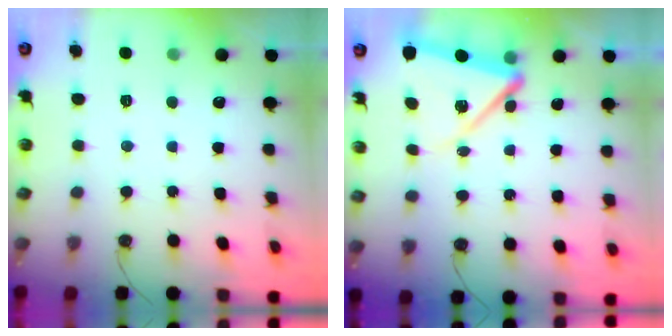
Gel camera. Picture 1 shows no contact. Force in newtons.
{"total": 10.7, "press": 10.5, "slide": 1.6}